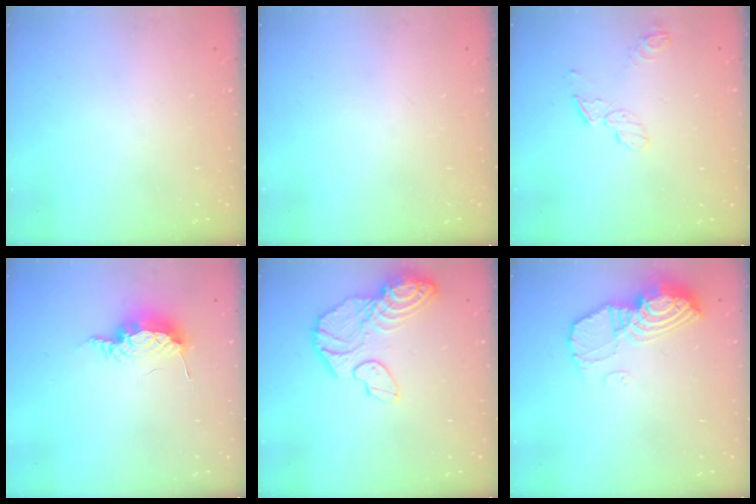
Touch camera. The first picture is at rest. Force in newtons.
{"total": 0.0}
{"total": 5.5, "press": 5.5, "slide": 0.3}
{"total": 8.4, "press": 8.3, "slide": 1.0}
{"total": 15.0, "press": 14.9, "slide": 1.8}
{"total": 12.6, "press": 12.6, "slide": 1.2}